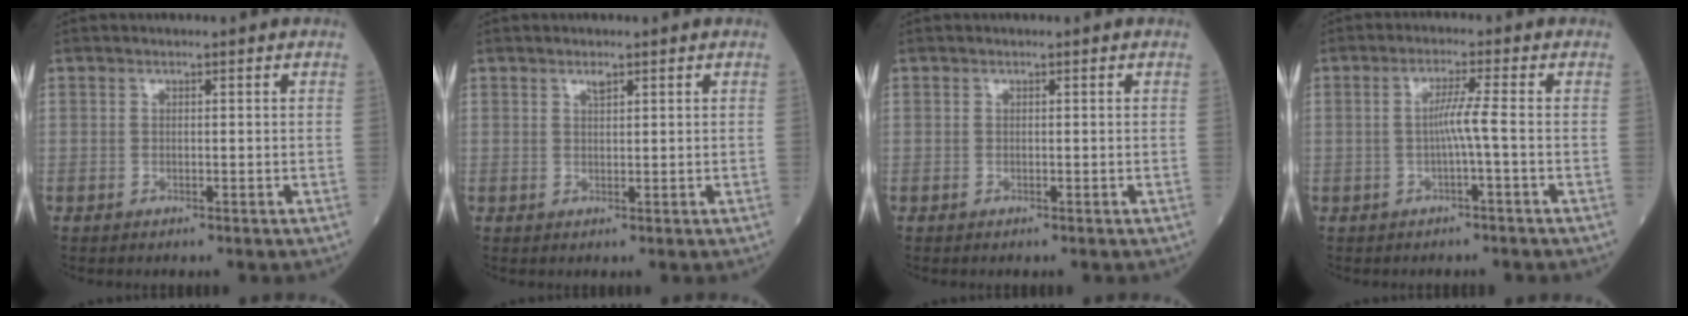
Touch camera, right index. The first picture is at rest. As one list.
[{"total": 1.1, "force": [0.8, 0.3, 0.7], "torque": [-0.015, -0.002, 0.015]}, {"total": 0.0}, {"total": 3.3, "force": [-0.6, -0.8, 3.1], "torque": [-0.056, 0.005, -0.012]}]